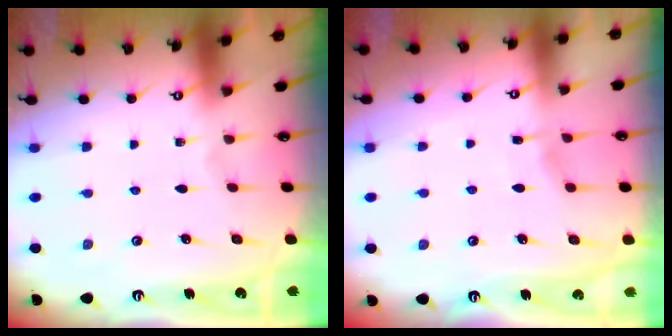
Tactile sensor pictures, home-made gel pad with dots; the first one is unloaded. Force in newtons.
{"total": 2.5, "press": 2.5, "slide": 0.4}